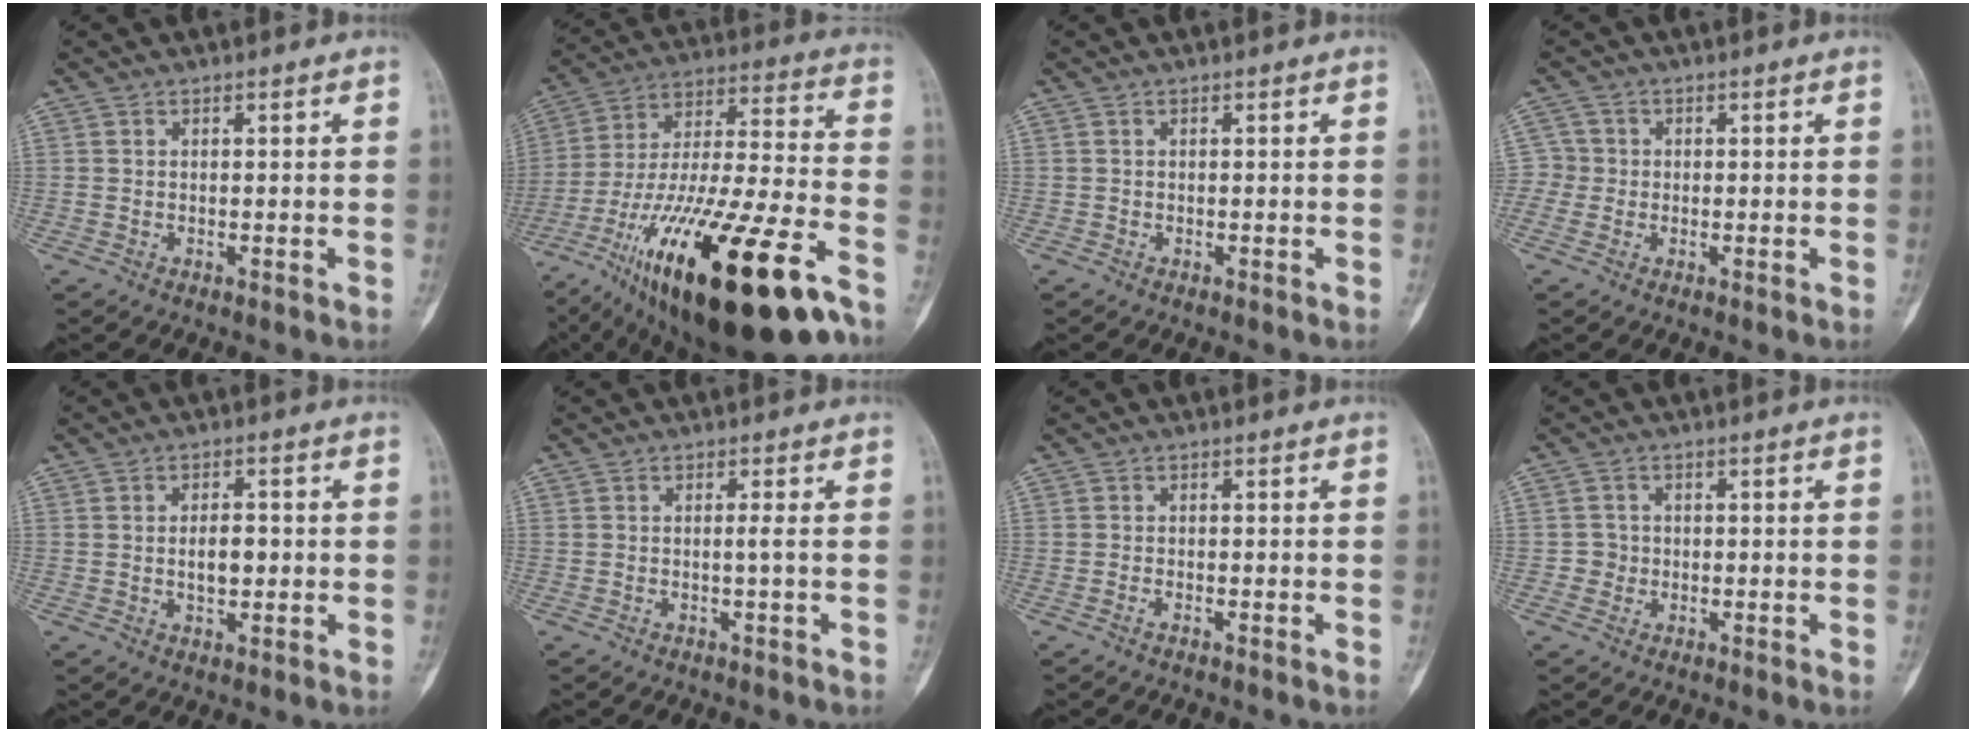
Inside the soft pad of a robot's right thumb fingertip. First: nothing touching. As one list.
[{"total": 33.4, "force": [-18.6, 8.5, 26.4], "torque": [-0.450, 0.038, -0.309]}, {"total": 0.0}, {"total": 2.9, "force": [-0.4, 2.9, 0.1], "torque": [0.020, 0.009, -0.016]}, {"total": 4.4, "force": [-0.1, 2.5, 3.6], "torque": [-0.049, 0.003, 0.001]}, {"total": 1.0, "force": [-0.3, -0.4, 0.9], "torque": [-0.010, 0.000, -0.009]}, {"total": 0.7, "force": [-0.6, 0.1, 0.4], "torque": [-0.010, 0.003, -0.011]}, {"total": 2.1, "force": [-0.4, 2.1, 0.0], "torque": [0.016, 0.009, -0.012]}]